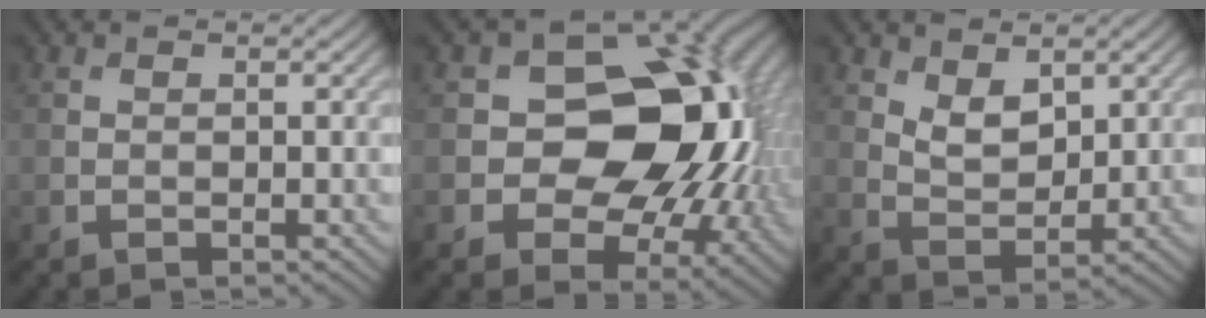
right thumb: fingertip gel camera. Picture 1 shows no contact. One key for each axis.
{"total": 15.4, "fx": 0.7, "fy": 11.1, "fz": 10.7, "tx": -0.131, "ty": -0.009, "tz": 0.012}
{"total": 4.1, "fx": 2.2, "fy": 2.2, "fz": 2.7, "tx": -0.058, "ty": -0.009, "tz": 0.045}